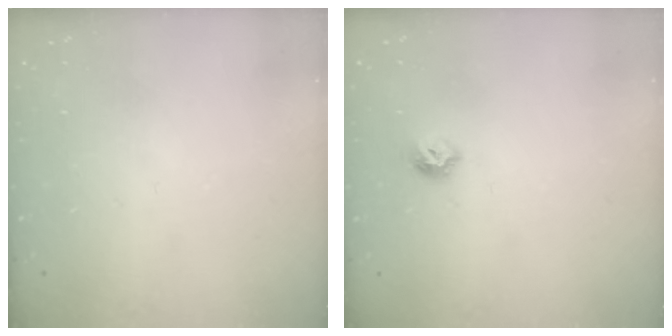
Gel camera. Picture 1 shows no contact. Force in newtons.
{"total": 6.4, "press": 6.3, "slide": 0.9}